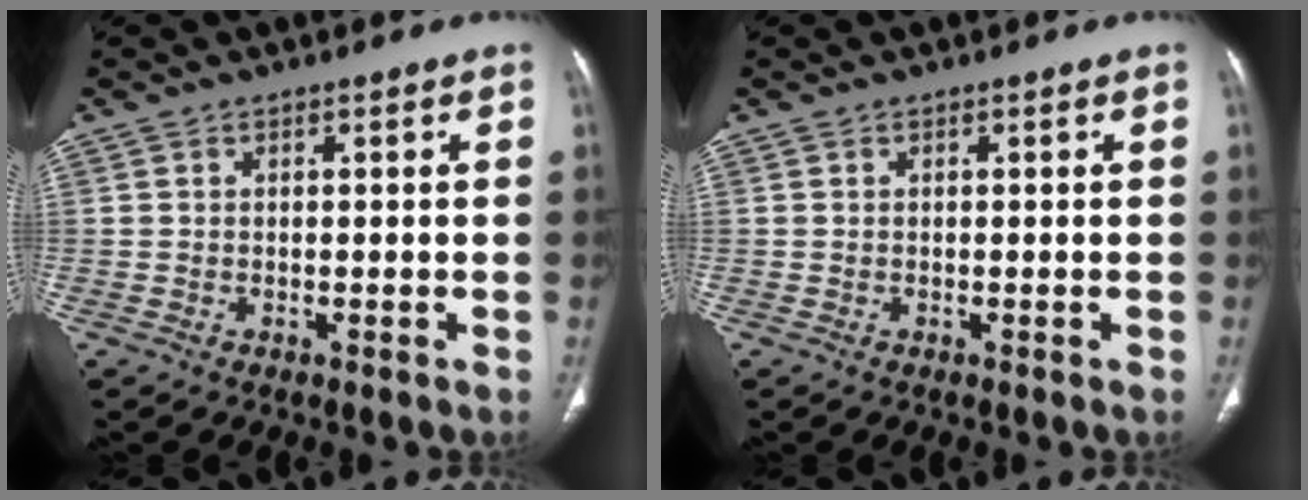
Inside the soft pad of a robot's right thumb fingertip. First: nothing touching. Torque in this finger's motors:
{"motor_torque": [0.03, 0.03, -0.08, -0.08, 0.04]}